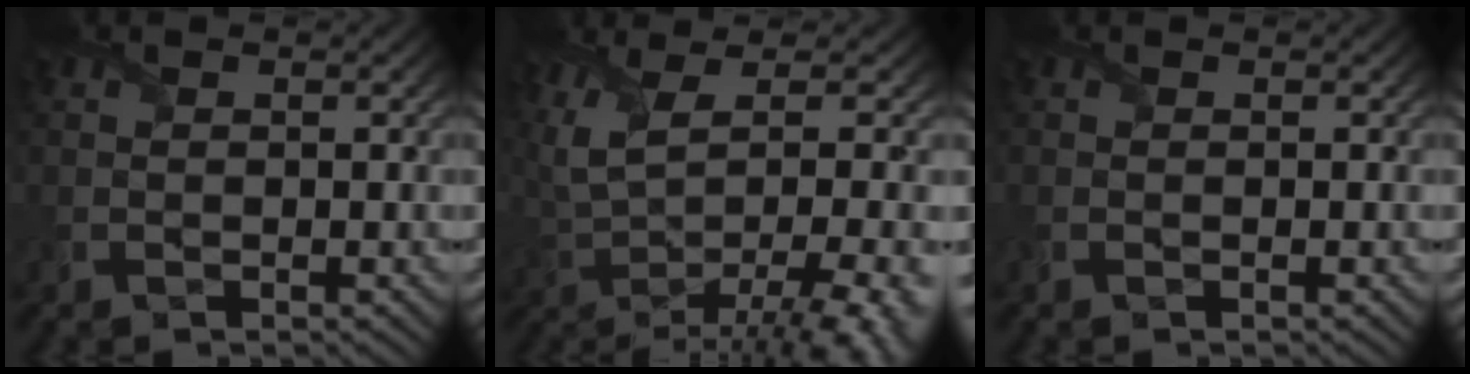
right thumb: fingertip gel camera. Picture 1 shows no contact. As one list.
[{"total": 12.4, "force": [1.4, 3.9, 11.7], "torque": [-0.229, 0.001, 0.039]}, {"total": 0.0}]